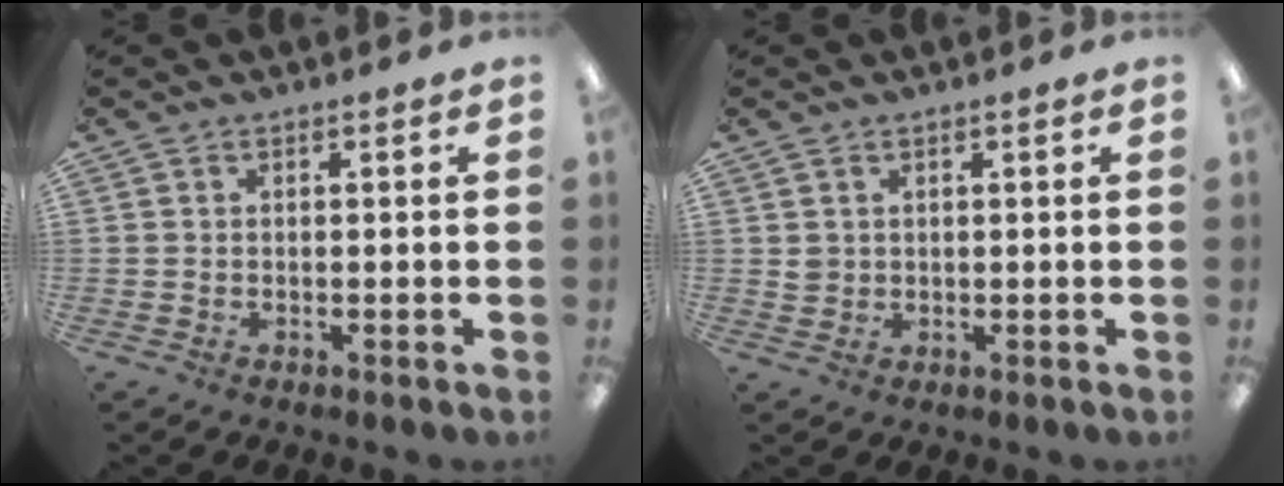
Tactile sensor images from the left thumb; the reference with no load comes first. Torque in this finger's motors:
{"motor_torque": [0.14, 0.37, 0.05, -0.52, -0.01]}